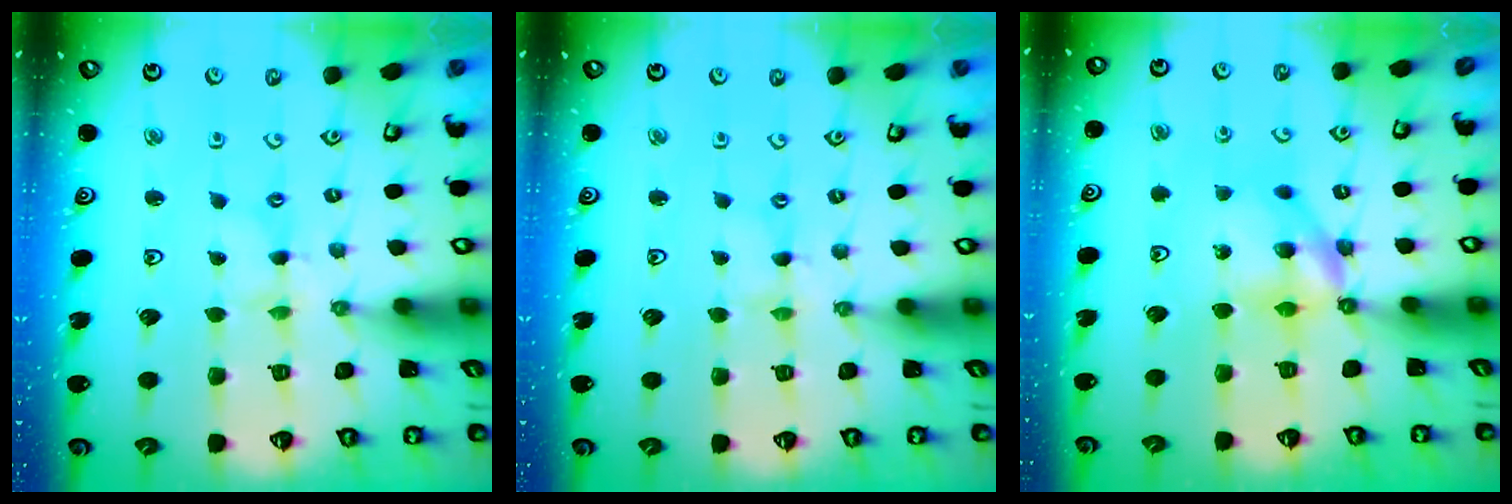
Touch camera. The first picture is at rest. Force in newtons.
{"total": 0.6, "press": 0.6, "slide": 0.1}
{"total": 9.7, "press": 9.7, "slide": 0.3}